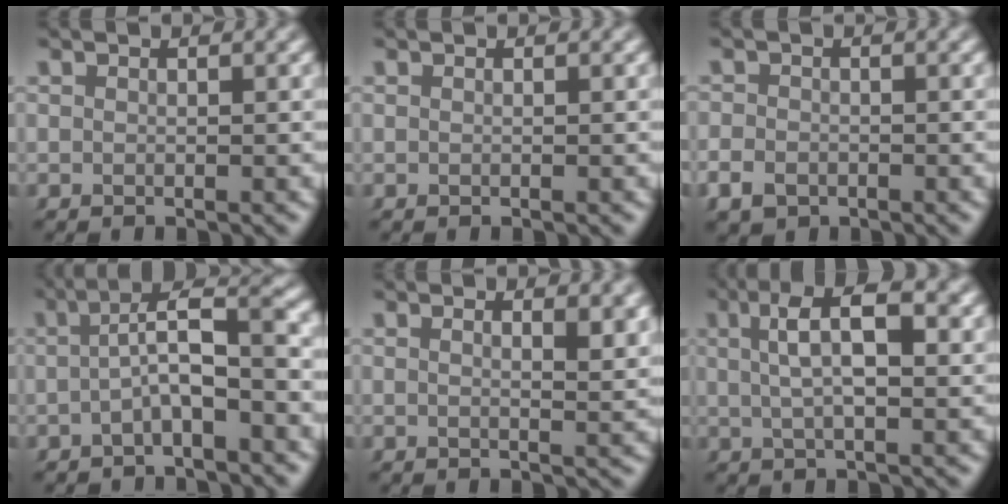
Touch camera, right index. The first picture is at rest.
{"total": 0.0}
{"total": 2.5, "force": [-1.3, 2.0, 0.6], "torque": [-0.017, -0.006, -0.024]}
{"total": 4.2, "force": [-0.8, 1.0, 4.0], "torque": [-0.055, 0.007, -0.018]}
{"total": 1.4, "force": [0.8, -0.4, 1.1], "torque": [-0.016, -0.004, 0.012]}
{"total": 6.0, "force": [2.4, 1.9, 5.2], "torque": [-0.079, 0.022, 0.028]}